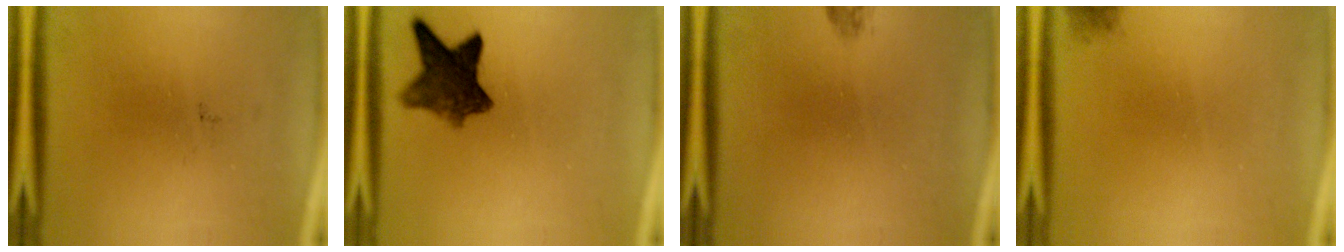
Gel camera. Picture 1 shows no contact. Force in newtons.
{"total": 8.2}
{"total": 0.8}
{"total": 1.1}